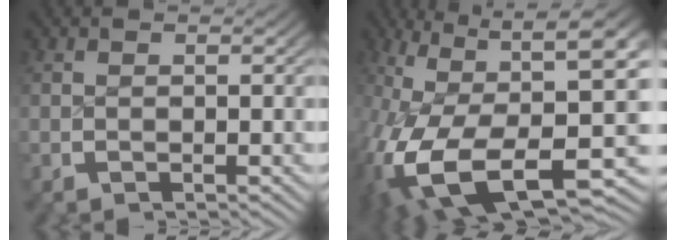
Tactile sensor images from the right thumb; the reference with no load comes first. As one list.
[{"total": 18.3, "force": [-4.7, 10.5, 14.3], "torque": [-0.289, -0.077, -0.030]}]